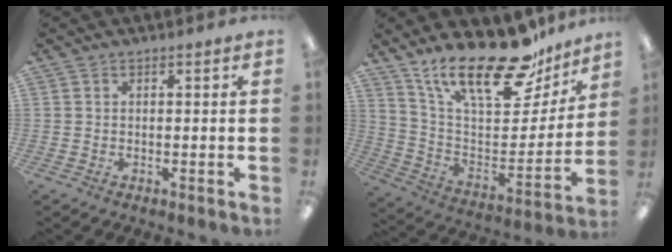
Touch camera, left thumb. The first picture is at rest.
{"total": 25.1, "force": [18.6, 9.1, 14.2], "torque": [-0.219, -0.122, 0.318]}